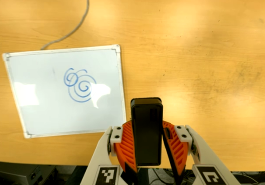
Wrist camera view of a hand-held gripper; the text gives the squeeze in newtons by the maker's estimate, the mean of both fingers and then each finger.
{"total": 6.4, "left": 6.3, "right": 6.5}